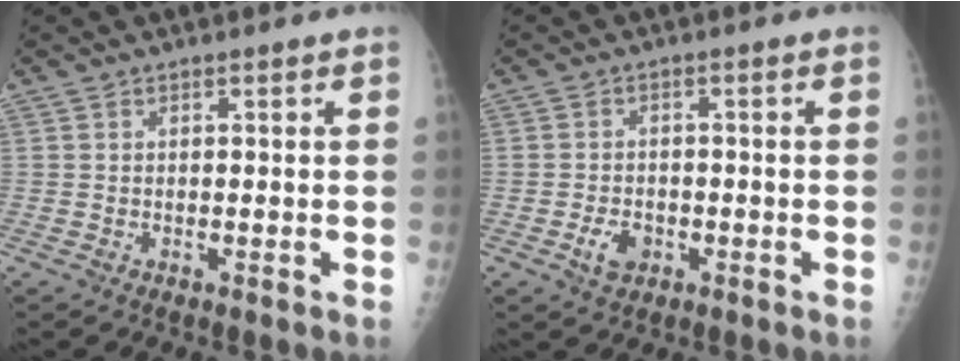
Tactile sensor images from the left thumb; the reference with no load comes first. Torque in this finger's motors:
{"motor_torque": [-0.14, 0.06, 0.17, 0.12, 0.00]}